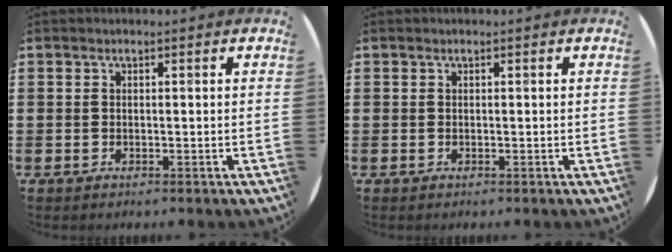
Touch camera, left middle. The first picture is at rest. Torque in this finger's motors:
{"motor_torque": [0.11, -0.03, -0.06, 0.00]}